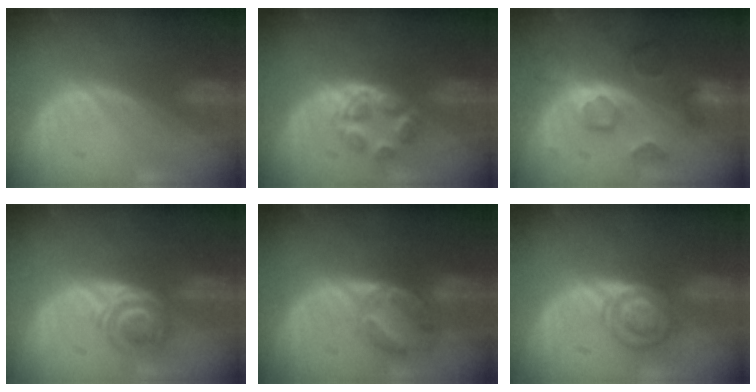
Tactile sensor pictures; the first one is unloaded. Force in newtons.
{"total": 5.0, "press": 4.8, "slide": 1.4}
{"total": 8.6, "press": 7.7, "slide": 3.7}
{"total": 5.9, "press": 4.8, "slide": 3.4}
{"total": 7.2, "press": 6.0, "slide": 3.9}
{"total": 5.2, "press": 5.2, "slide": 0.4}